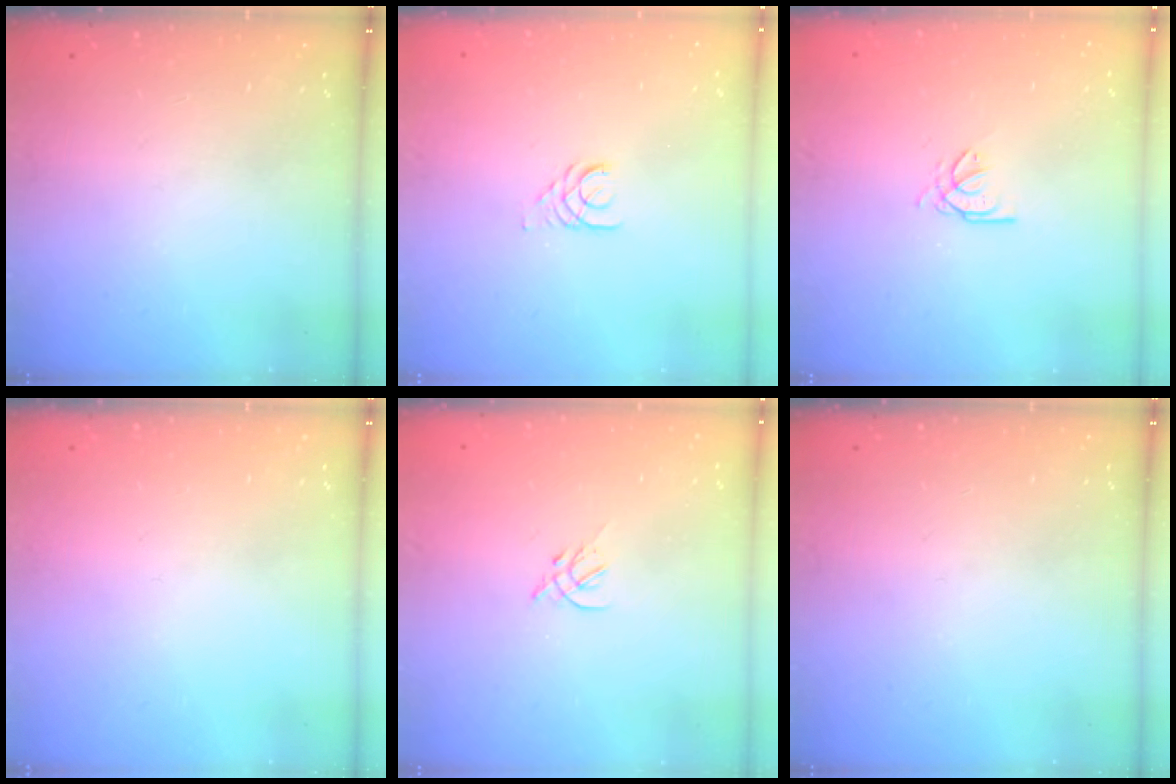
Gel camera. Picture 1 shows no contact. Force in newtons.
{"total": 2.5, "press": 2.5, "slide": 0.3}
{"total": 2.7, "press": 2.7, "slide": 0.4}
{"total": 0.0}
{"total": 3.2, "press": 3.1, "slide": 0.7}
{"total": 0.0}